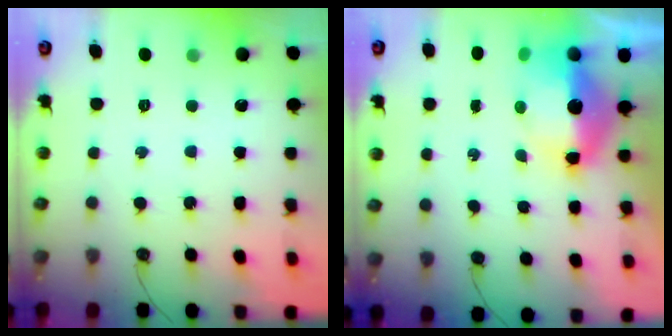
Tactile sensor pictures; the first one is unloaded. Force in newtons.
{"total": 11.7, "press": 11.0, "slide": 4.1}